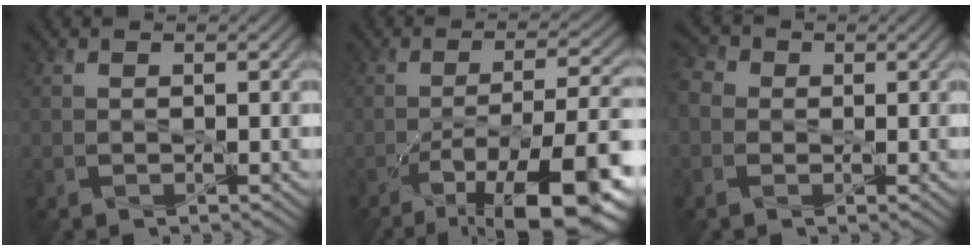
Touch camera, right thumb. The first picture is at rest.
{"total": 14.4, "force": [-8.0, 4.1, 11.3], "torque": [-0.177, -0.003, -0.124]}
{"total": 3.9, "force": [0.0, 3.4, 1.9], "torque": [-0.055, 0.007, -0.008]}